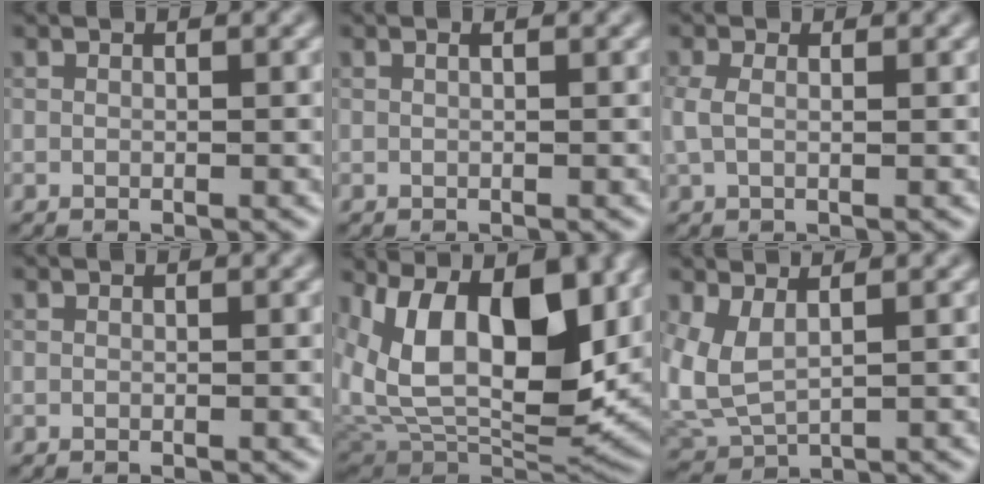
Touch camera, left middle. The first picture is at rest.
{"total": 0.7, "force": [0.3, 0.2, 0.6], "torque": [-0.010, -0.002, -0.002]}
{"total": 1.1, "force": [0.1, 0.4, 1.0], "torque": [-0.033, 0.002, 0.003]}
{"total": 0.0}
{"total": 14.3, "force": [5.4, 7.5, 10.9], "torque": [-0.203, 0.006, 0.091]}
{"total": 2.8, "force": [1.1, 1.3, 2.2], "torque": [-0.073, -0.009, 0.033]}